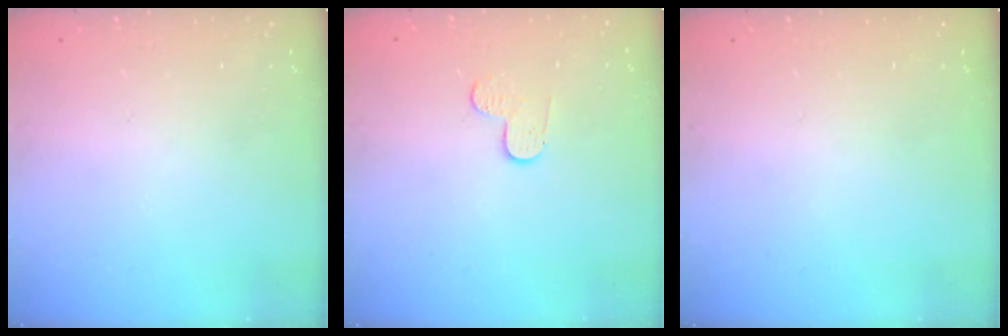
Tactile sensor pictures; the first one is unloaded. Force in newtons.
{"total": 5.2, "press": 5.2, "slide": 0.5}
{"total": 0.0}